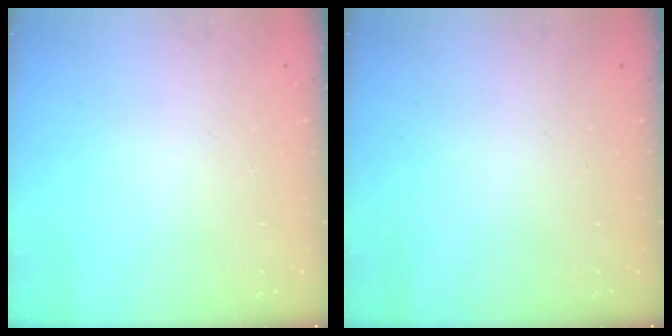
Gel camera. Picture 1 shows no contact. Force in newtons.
{"total": 0.0}